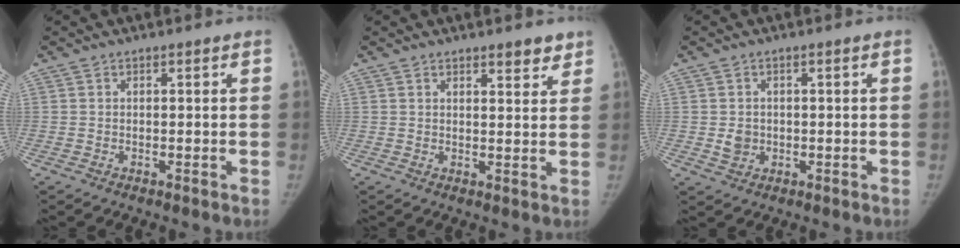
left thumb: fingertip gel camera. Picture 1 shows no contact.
{"total": 3.2, "force": [2.5, 1.0, 1.7], "torque": [-0.008, -0.017, 0.032]}
{"total": 2.5, "force": [-0.1, 2.1, 1.3], "torque": [-0.010, 0.003, 0.004]}